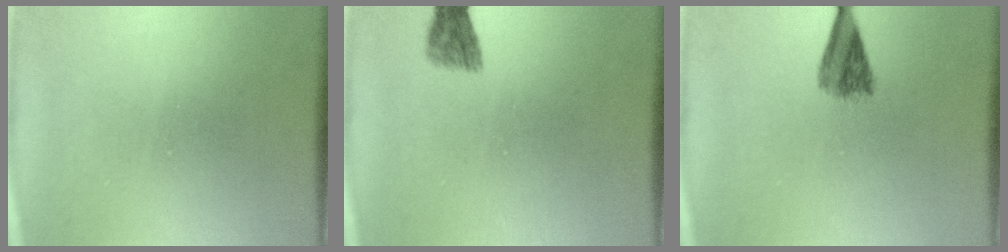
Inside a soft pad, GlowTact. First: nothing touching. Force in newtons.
{"total": 1.8}
{"total": 3.5}